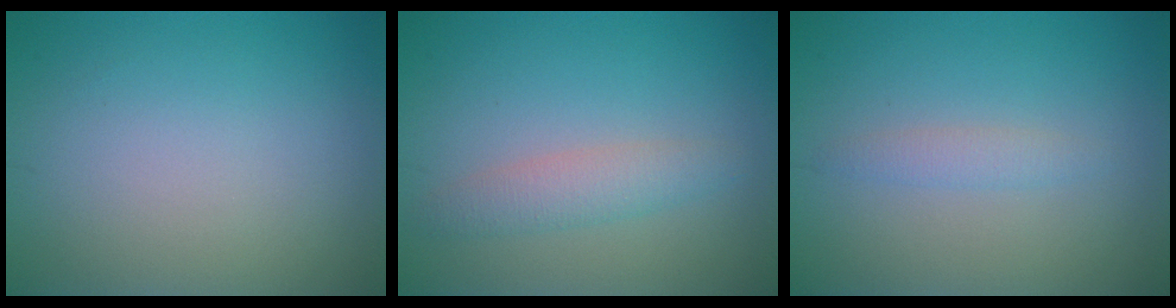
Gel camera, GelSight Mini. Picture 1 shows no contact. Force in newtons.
{"total": 2.4, "press": 2.4, "slide": 0.0}
{"total": 1.3, "press": 1.3, "slide": 0.2}